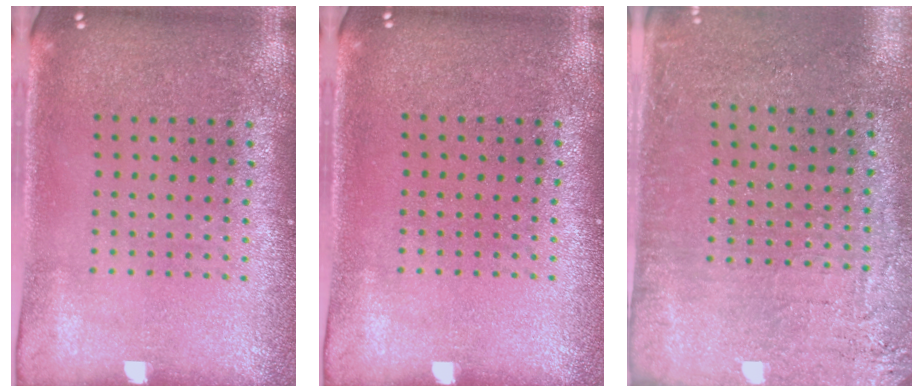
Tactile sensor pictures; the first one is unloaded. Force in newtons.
{"total": 0.0}
{"total": 2.8, "press": 2.6, "slide": 1.1}